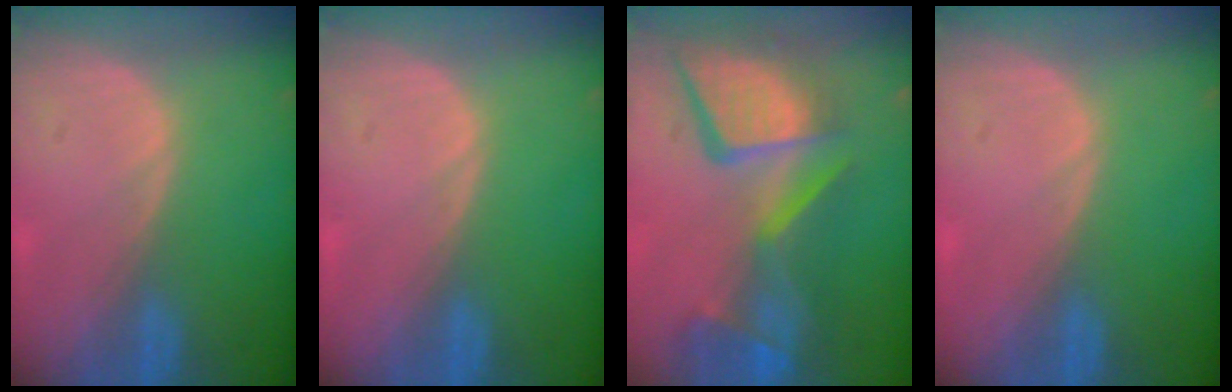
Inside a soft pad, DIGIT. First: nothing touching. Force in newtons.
{"total": 0.0}
{"total": 14.0, "press": 11.3, "slide": 8.2}
{"total": 0.0}